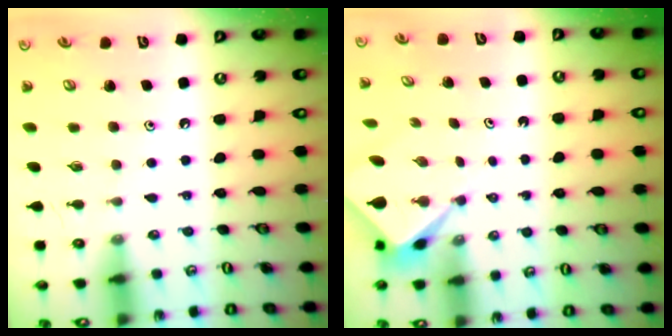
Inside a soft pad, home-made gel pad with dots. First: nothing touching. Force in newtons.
{"total": 2.1, "press": 2.1, "slide": 0.2}